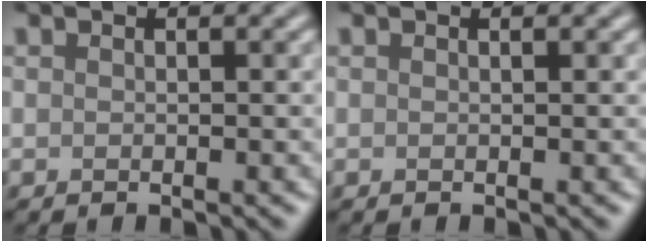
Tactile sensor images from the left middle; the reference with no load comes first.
{"total": 1.0, "force": [0.5, 0.4, 0.7], "torque": [-0.001, -0.004, -0.001]}